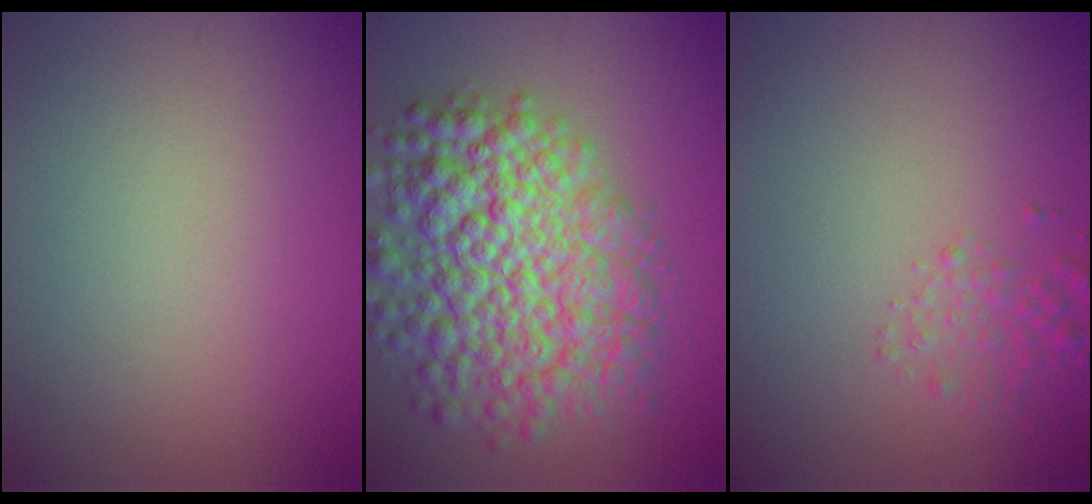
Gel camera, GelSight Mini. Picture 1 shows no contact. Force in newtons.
{"total": 9.8, "press": 9.8, "slide": 0.4}
{"total": 1.8, "press": 1.8, "slide": 0.1}